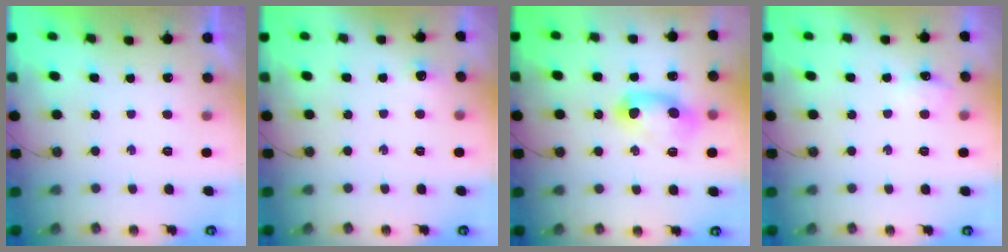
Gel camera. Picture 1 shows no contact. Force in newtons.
{"total": 5.7, "press": 5.6, "slide": 1.1}
{"total": 12.3, "press": 11.5, "slide": 4.2}
{"total": 5.5, "press": 5.4, "slide": 0.9}